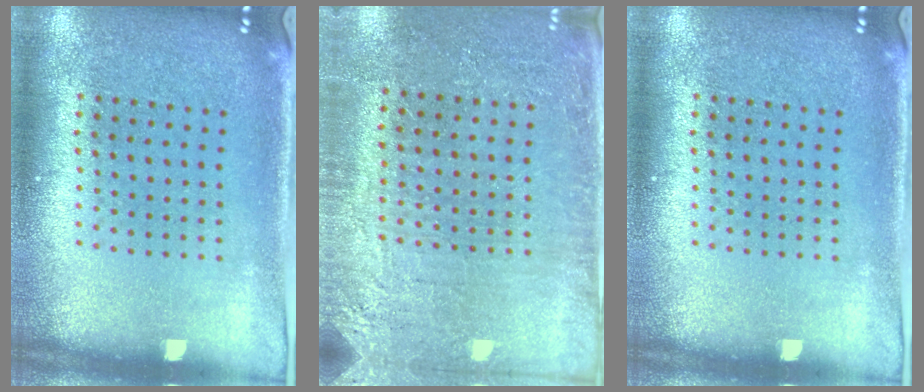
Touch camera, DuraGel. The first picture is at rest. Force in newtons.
{"total": 2.9, "press": 2.9, "slide": 0.4}
{"total": 0.0}